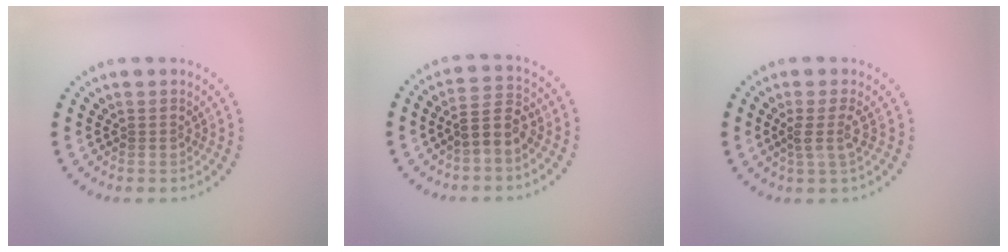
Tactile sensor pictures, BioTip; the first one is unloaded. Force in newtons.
{"total": 2.9, "press": 2.7, "slide": 1.1}
{"total": 1.9, "press": 1.4, "slide": 1.3}